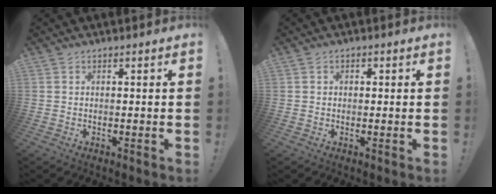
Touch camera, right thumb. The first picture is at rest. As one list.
[{"total": 1.0, "force": [-0.3, 0.9, 0.4], "torque": [-0.002, 0.002, -0.008]}]